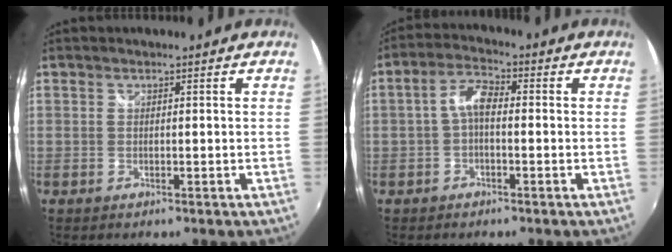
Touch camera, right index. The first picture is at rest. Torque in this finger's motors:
{"motor_torque": [0.95, 0.06, 0.28, 0.10]}